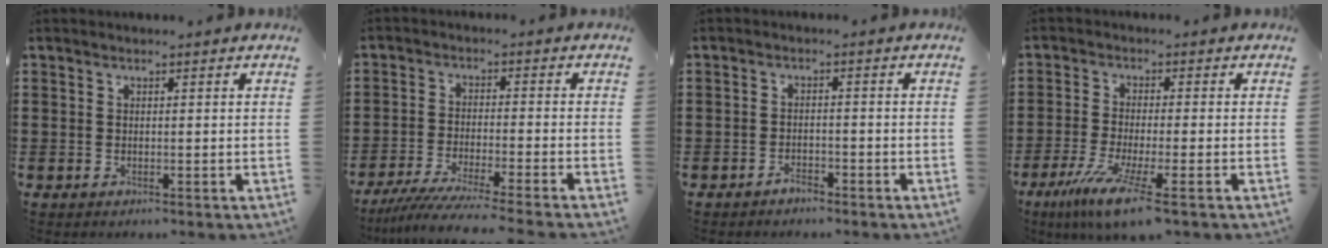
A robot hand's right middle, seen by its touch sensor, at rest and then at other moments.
{"total": 5.5, "force": [-5.0, -0.5, 2.1], "torque": [-0.056, -0.023, -0.099]}
{"total": 2.0, "force": [-1.9, 0.6, 0.3], "torque": [-0.012, 0.000, -0.038]}
{"total": 7.2, "force": [-4.5, 0.5, 5.6], "torque": [-0.116, -0.020, -0.081]}